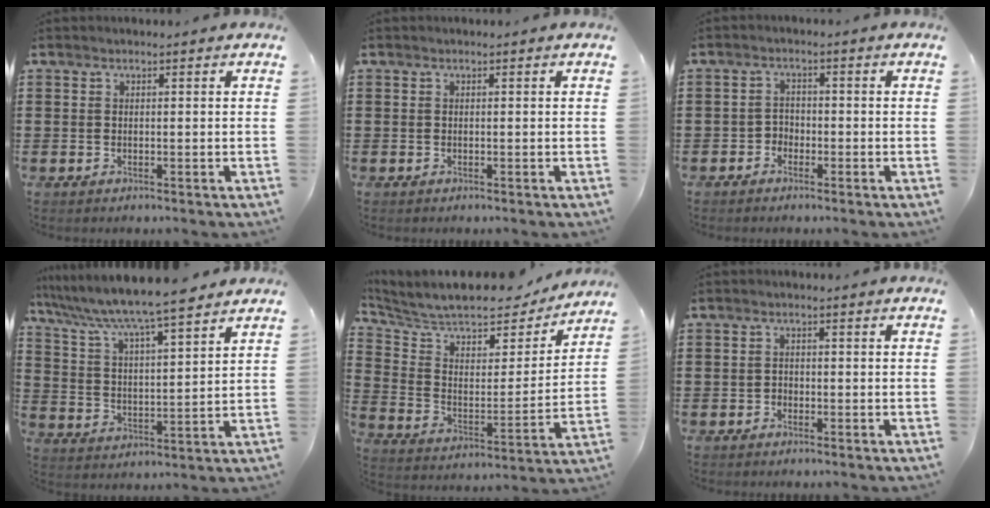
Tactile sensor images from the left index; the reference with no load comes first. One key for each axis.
{"total": 0.0}
{"total": 1.9, "fx": -1.5, "fy": 1.2, "fz": 0.1, "tx": -0.009, "ty": 0.005, "tz": -0.036}
{"total": 6.5, "fx": 5.9, "fy": -0.2, "fz": 2.7, "tx": -0.079, "ty": -0.039, "tz": 0.094}
{"total": 8.4, "fx": 7.4, "fy": 2.7, "fz": 3.0, "tx": -0.089, "ty": -0.052, "tz": 0.122}
{"total": 1.0, "fx": -0.8, "fy": 0.6, "fz": 0.0, "tx": -0.005, "ty": 0.001, "tz": -0.018}